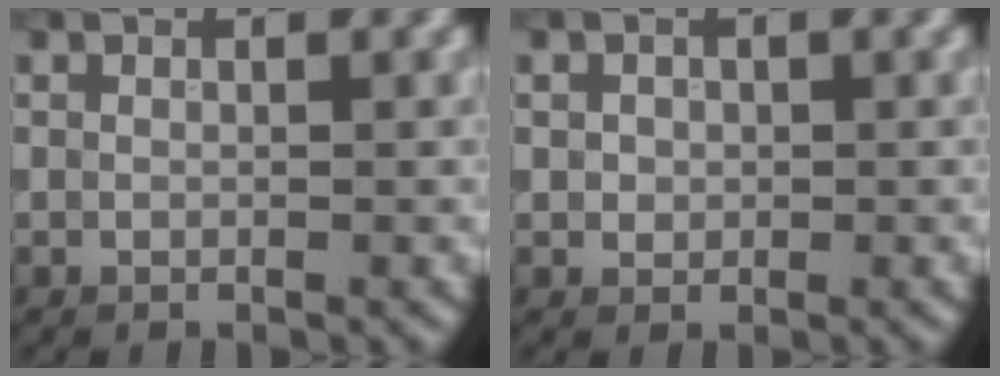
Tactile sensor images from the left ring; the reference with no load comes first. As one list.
[{"total": 1.1, "force": [0.2, 1.0, 0.3], "torque": [0.002, -0.003, 0.005]}]